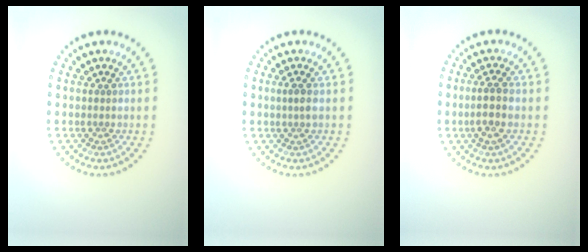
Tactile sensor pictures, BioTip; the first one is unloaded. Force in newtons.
{"total": 1.0, "press": 0.8, "slide": 0.6}
{"total": 2.2, "press": 2.0, "slide": 0.9}